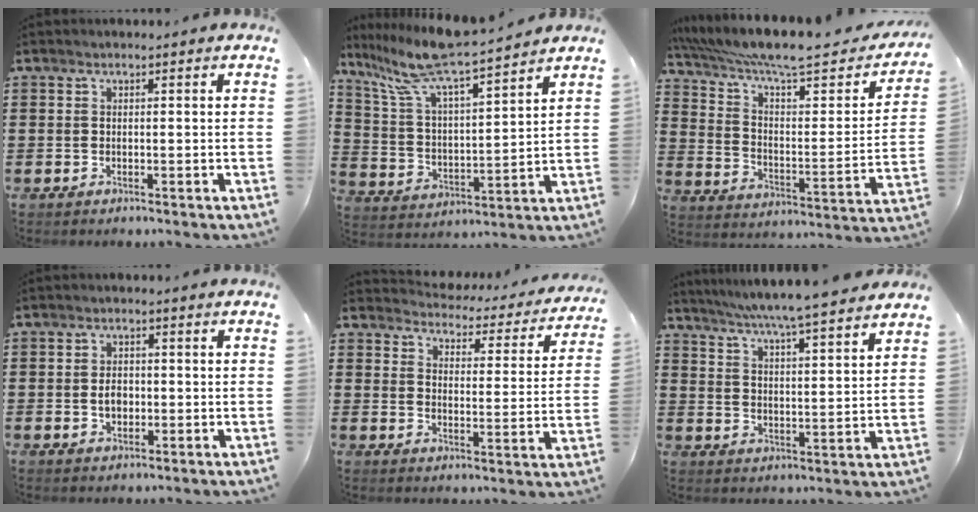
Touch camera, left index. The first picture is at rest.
{"total": 9.9, "force": [8.8, 0.1, 4.5], "torque": [-0.124, -0.059, 0.149]}
{"total": 9.3, "force": [7.4, 1.2, 5.5], "torque": [-0.129, -0.055, 0.122]}
{"total": 2.8, "force": [-0.2, 1.8, 2.2], "torque": [-0.036, 0.000, -0.007]}
{"total": 3.3, "force": [3.3, 0.2, 0.3], "torque": [-0.022, -0.036, 0.048]}
{"total": 6.0, "force": [5.5, -1.4, 2.0], "torque": [-0.062, -0.043, 0.090]}